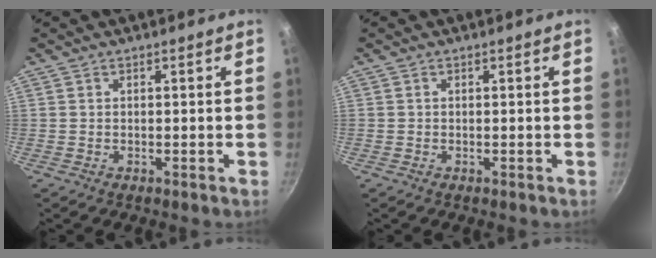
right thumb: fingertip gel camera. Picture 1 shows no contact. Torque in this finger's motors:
{"motor_torque": [-0.20, -0.56, 0.07, 0.72, -0.04]}